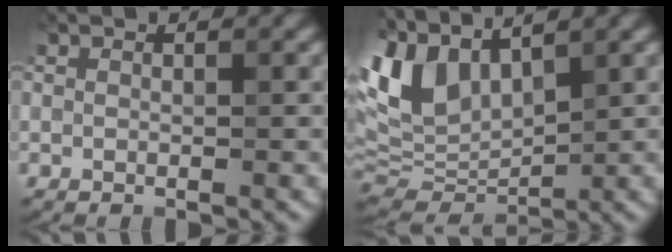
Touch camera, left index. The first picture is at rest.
{"total": 8.8, "force": [4.1, 4.8, 6.1], "torque": [-0.150, 0.006, 0.077]}